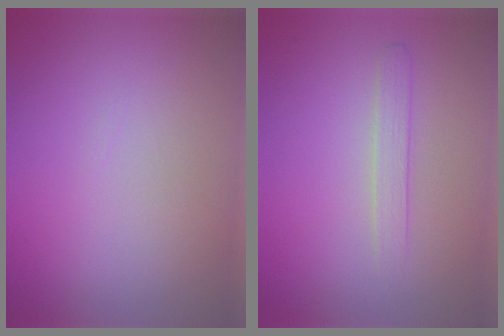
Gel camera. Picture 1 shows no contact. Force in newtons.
{"total": 1.4, "press": 1.4, "slide": 0.0}